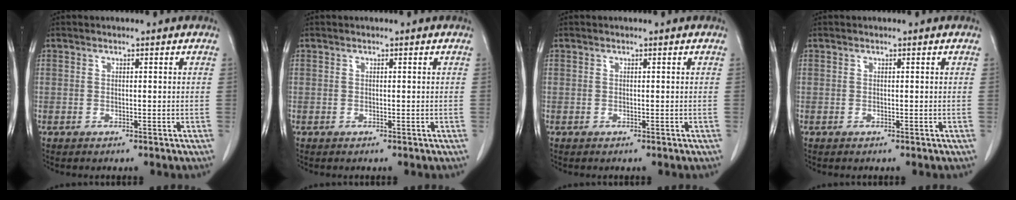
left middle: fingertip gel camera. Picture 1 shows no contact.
{"total": 0.0}
{"total": 0.0}
{"total": 0.0}